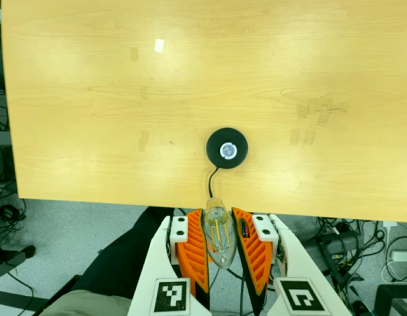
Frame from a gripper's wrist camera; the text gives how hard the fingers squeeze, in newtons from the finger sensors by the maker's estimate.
{"total": 20.2, "left": 21.4, "right": 19.0}